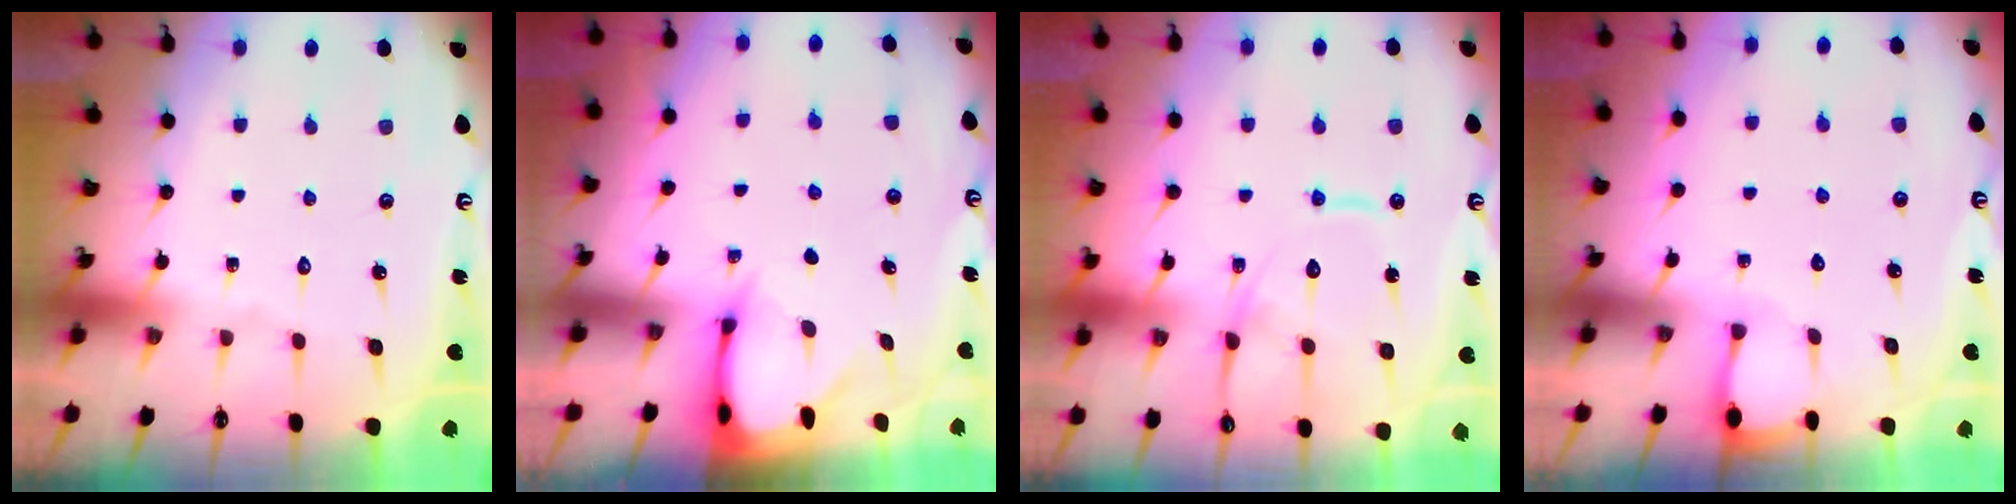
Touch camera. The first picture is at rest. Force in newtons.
{"total": 2.4, "press": 2.3, "slide": 0.3}
{"total": 13.2, "press": 13.2, "slide": 1.2}
{"total": 1.5, "press": 1.5, "slide": 0.1}